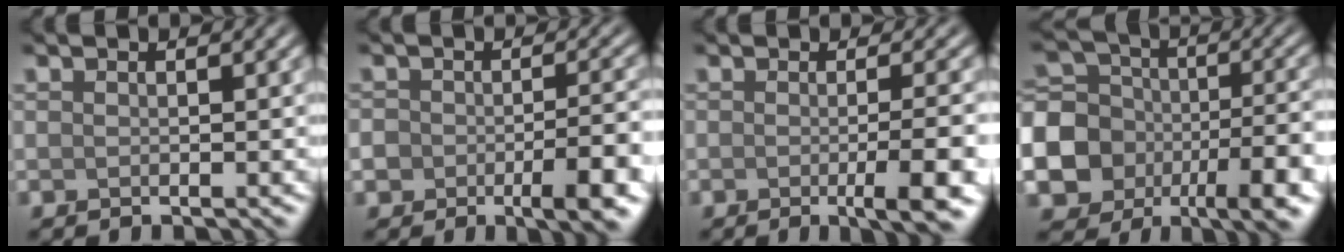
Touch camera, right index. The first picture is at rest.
{"total": 6.3, "force": [-3.1, 3.1, 4.5], "torque": [-0.062, -0.006, -0.046]}
{"total": 5.4, "force": [-1.3, 1.1, 5.1], "torque": [-0.070, -0.009, -0.020]}
{"total": 14.9, "force": [-5.7, 12.0, 6.6], "torque": [-0.142, -0.035, -0.110]}